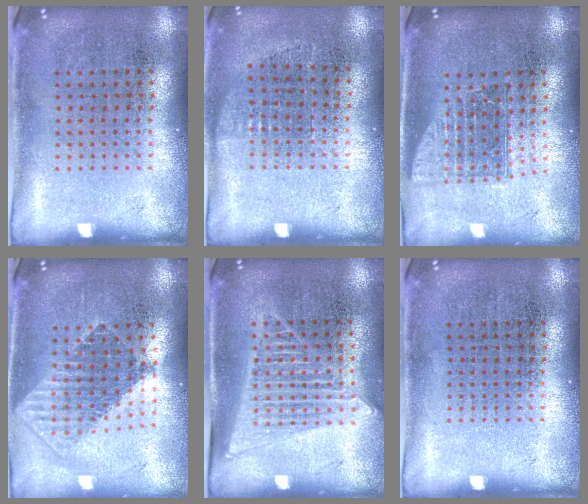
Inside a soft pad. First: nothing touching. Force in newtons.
{"total": 0.6, "press": 0.5, "slide": 0.3}
{"total": 1.6, "press": 1.3, "slide": 1.0}
{"total": 1.8, "press": 1.5, "slide": 1.0}
{"total": 1.5, "press": 1.3, "slide": 0.6}
{"total": 0.0}